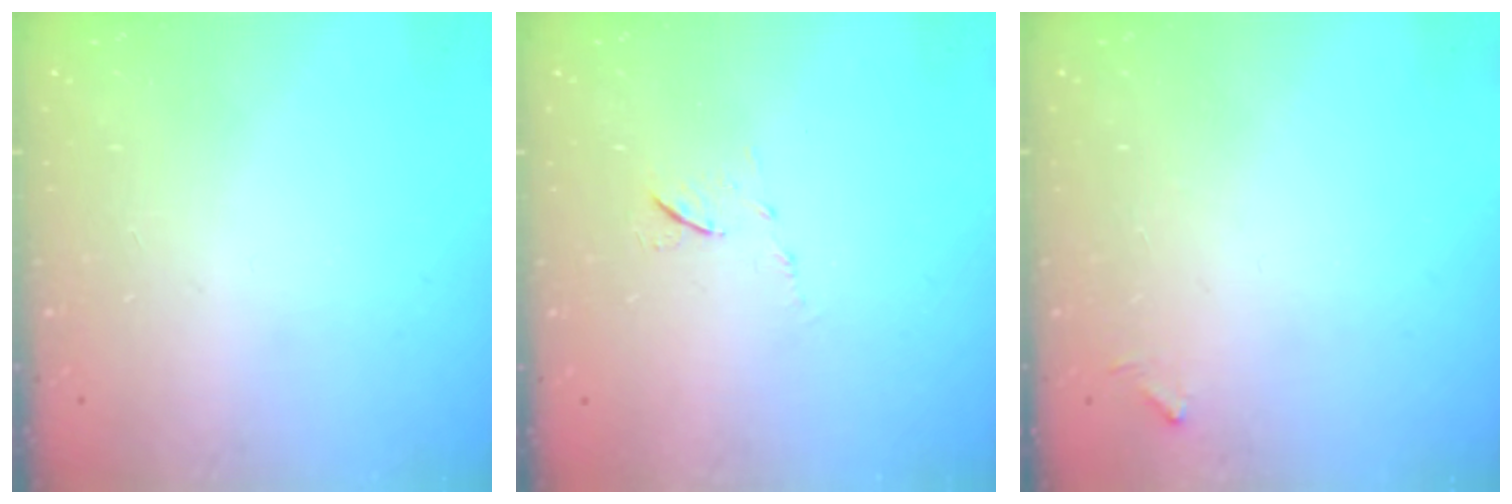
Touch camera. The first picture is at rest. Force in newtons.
{"total": 5.6, "press": 5.6, "slide": 0.6}
{"total": 6.0, "press": 6.0, "slide": 0.3}